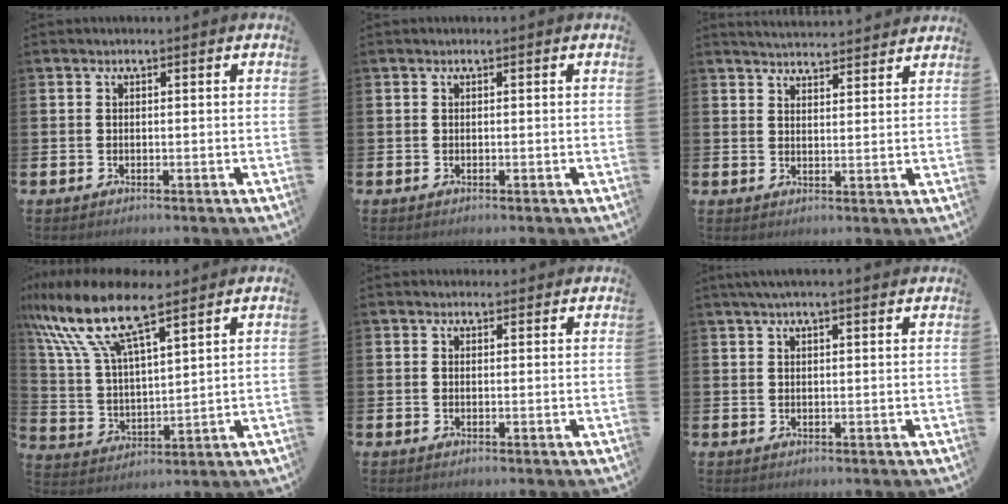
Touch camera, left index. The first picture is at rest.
{"total": 0.0}
{"total": 4.1, "force": [4.1, 0.1, 0.1], "torque": [-0.006, -0.029, 0.073]}
{"total": 11.7, "force": [9.2, 3.2, 6.5], "torque": [-0.164, -0.037, 0.162]}
{"total": 1.1, "force": [0.9, 0.5, 0.2], "torque": [0.015, -0.001, 0.012]}
{"total": 2.5, "force": [2.1, 0.2, 1.4], "torque": [-0.021, -0.004, 0.036]}